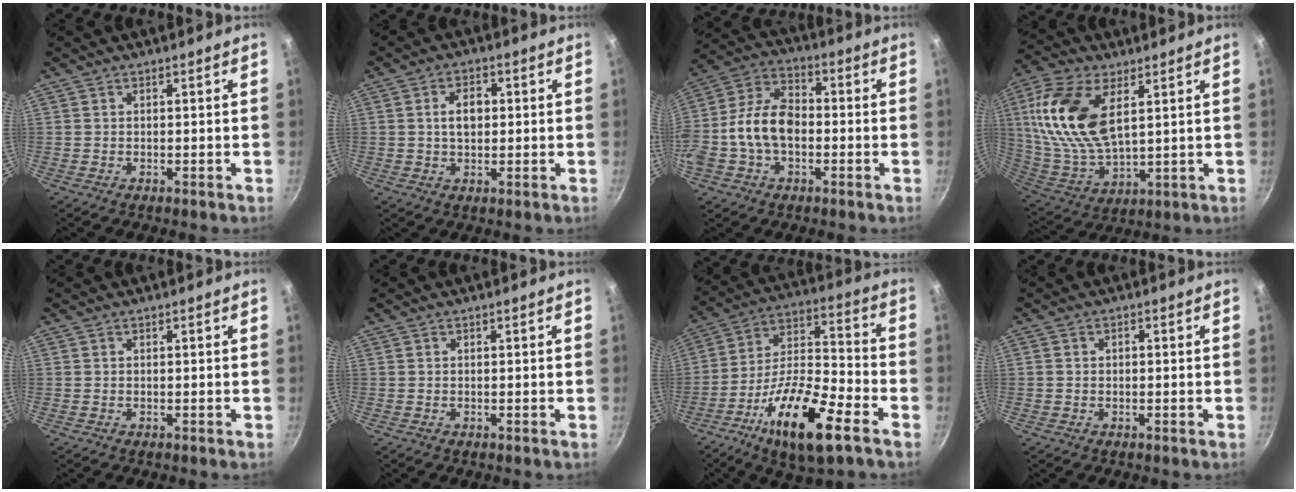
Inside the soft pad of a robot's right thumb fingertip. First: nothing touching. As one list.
[{"total": 4.9, "force": [0.6, 3.3, 3.6], "torque": [-0.043, 0.008, 0.008]}, {"total": 13.0, "force": [-1.9, 8.7, 9.4], "torque": [-0.156, 0.040, -0.050]}, {"total": 18.7, "force": [5.8, 9.8, 14.8], "torque": [-0.292, -0.019, 0.118]}, {"total": 0.0}, {"total": 0.0}, {"total": 19.8, "force": [-10.3, 6.1, 15.8], "torque": [-0.262, 0.049, -0.189]}, {"total": 0.8, "force": [-0.2, 0.6, 0.4], "torque": [-0.009, 0.005, -0.006]}]